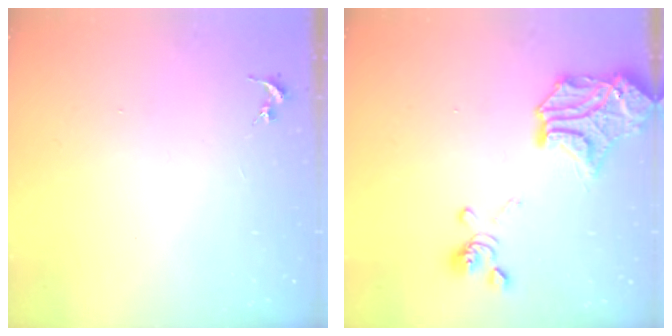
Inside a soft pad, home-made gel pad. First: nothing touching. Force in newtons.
{"total": 19.3, "press": 19.0, "slide": 3.0}